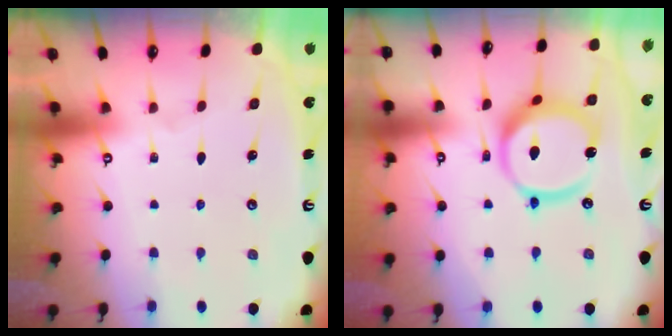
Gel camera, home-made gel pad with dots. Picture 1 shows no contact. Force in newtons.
{"total": 15.0, "press": 14.8, "slide": 1.9}